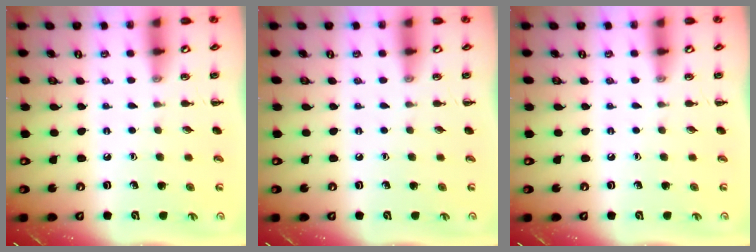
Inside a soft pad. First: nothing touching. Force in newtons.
{"total": 0.0}
{"total": 0.0}